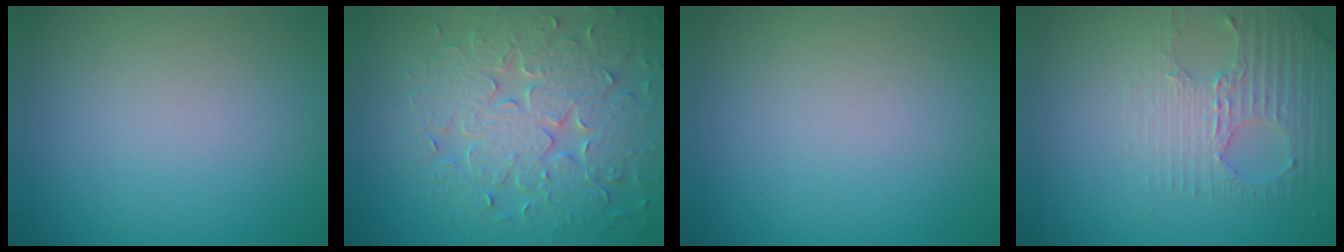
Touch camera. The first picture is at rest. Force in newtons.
{"total": 8.0, "press": 6.2, "slide": 5.0}
{"total": 0.0}
{"total": 2.9, "press": 2.7, "slide": 1.1}